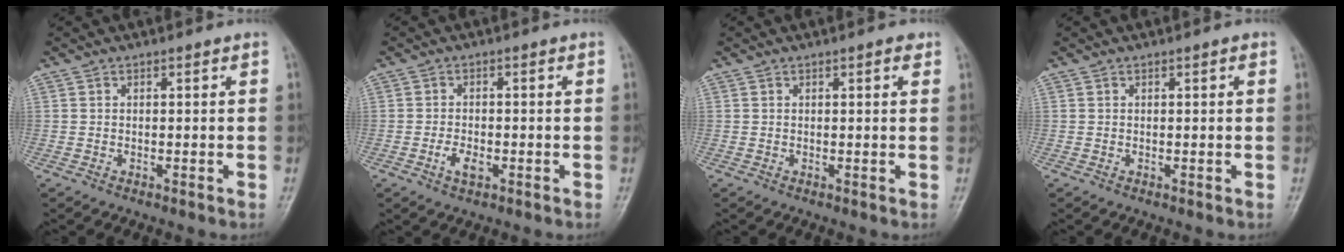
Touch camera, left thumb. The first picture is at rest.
{"total": 3.3, "force": [-1.3, 1.8, 2.5], "torque": [-0.043, 0.007, -0.023]}
{"total": 1.8, "force": [0.8, 0.6, 1.5], "torque": [-0.017, 0.000, 0.007]}
{"total": 1.0, "force": [0.3, 0.3, 0.9], "torque": [-0.012, 0.002, 0.002]}